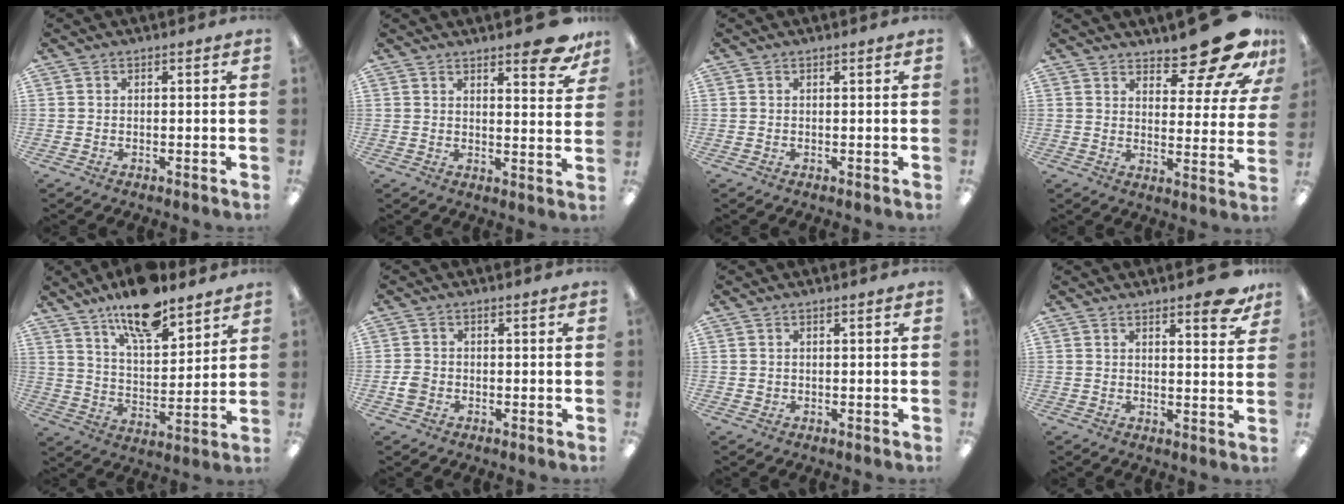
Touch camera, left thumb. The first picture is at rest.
{"total": 9.1, "force": [7.1, 2.4, 5.2], "torque": [-0.055, -0.048, 0.116]}
{"total": 0.0}
{"total": 16.7, "force": [13.2, 5.1, 8.8], "torque": [-0.106, -0.104, 0.219]}
{"total": 14.2, "force": [11.3, 4.3, 7.4], "torque": [-0.125, -0.063, 0.196]}
{"total": 2.7, "force": [-0.7, 2.2, 1.4], "torque": [-0.023, 0.006, -0.013]}
{"total": 0.7, "force": [0.4, 0.6, 0.2], "torque": [-0.005, 0.003, 0.007]}
{"total": 6.9, "force": [5.2, 1.7, 4.1], "torque": [-0.046, -0.031, 0.083]}